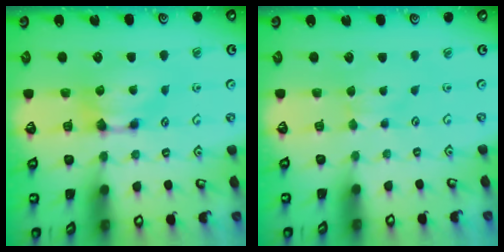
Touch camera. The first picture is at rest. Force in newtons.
{"total": 2.7, "press": 2.7, "slide": 0.4}